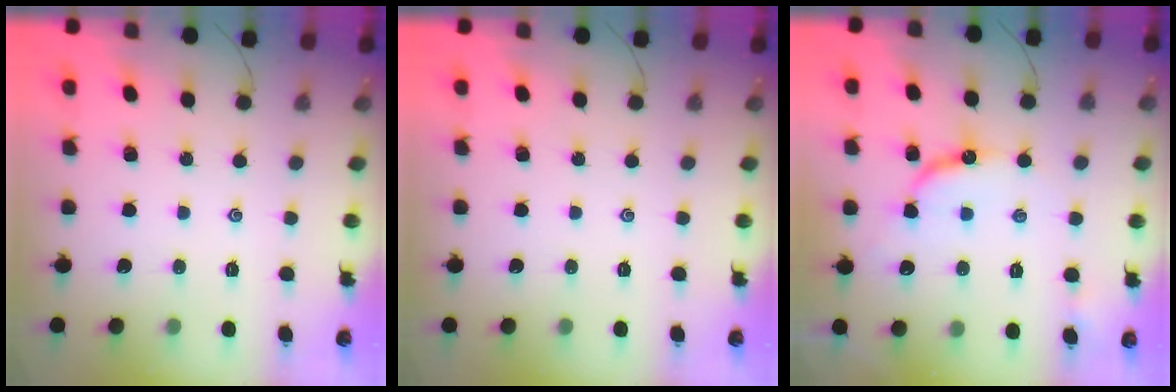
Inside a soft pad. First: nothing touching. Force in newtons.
{"total": 0.0}
{"total": 9.9, "press": 9.8, "slide": 1.0}